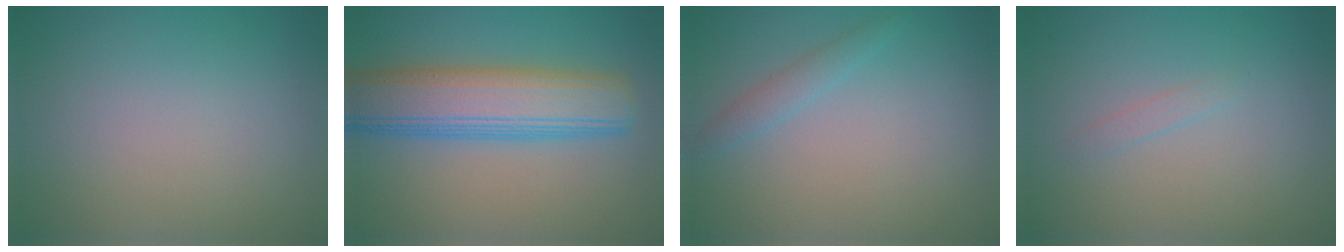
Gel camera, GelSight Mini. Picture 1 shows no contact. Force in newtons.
{"total": 8.2, "press": 8.2, "slide": 0.2}
{"total": 1.4, "press": 1.4, "slide": 0.1}
{"total": 0.7, "press": 0.7, "slide": 0.0}